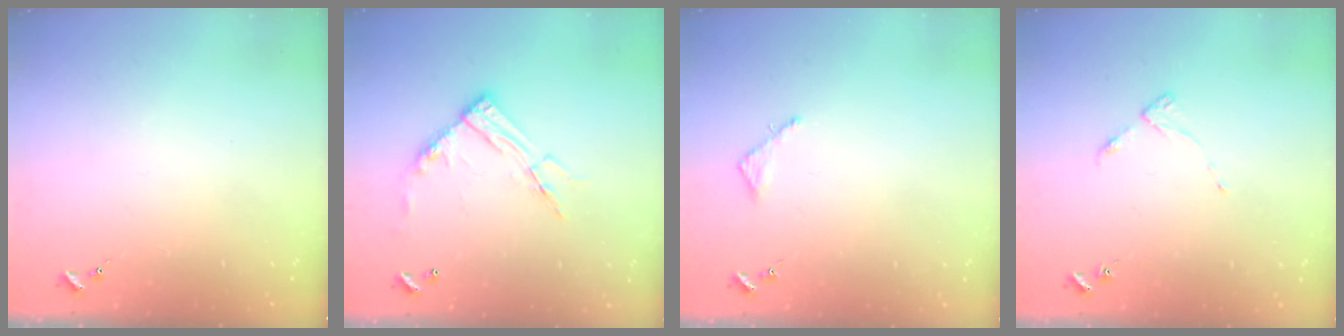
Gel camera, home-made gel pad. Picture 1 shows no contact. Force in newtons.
{"total": 13.1, "press": 13.0, "slide": 1.2}
{"total": 2.5, "press": 2.5, "slide": 0.2}
{"total": 3.3, "press": 3.3, "slide": 0.4}